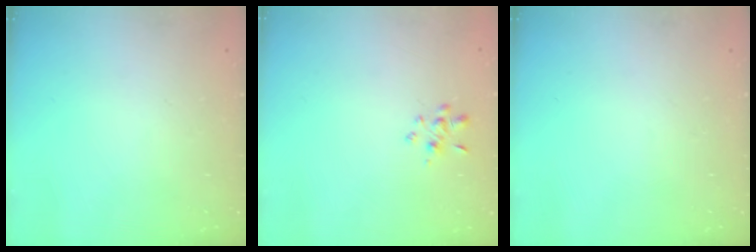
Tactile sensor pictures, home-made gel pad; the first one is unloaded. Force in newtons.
{"total": 2.3, "press": 2.2, "slide": 0.7}
{"total": 0.0}